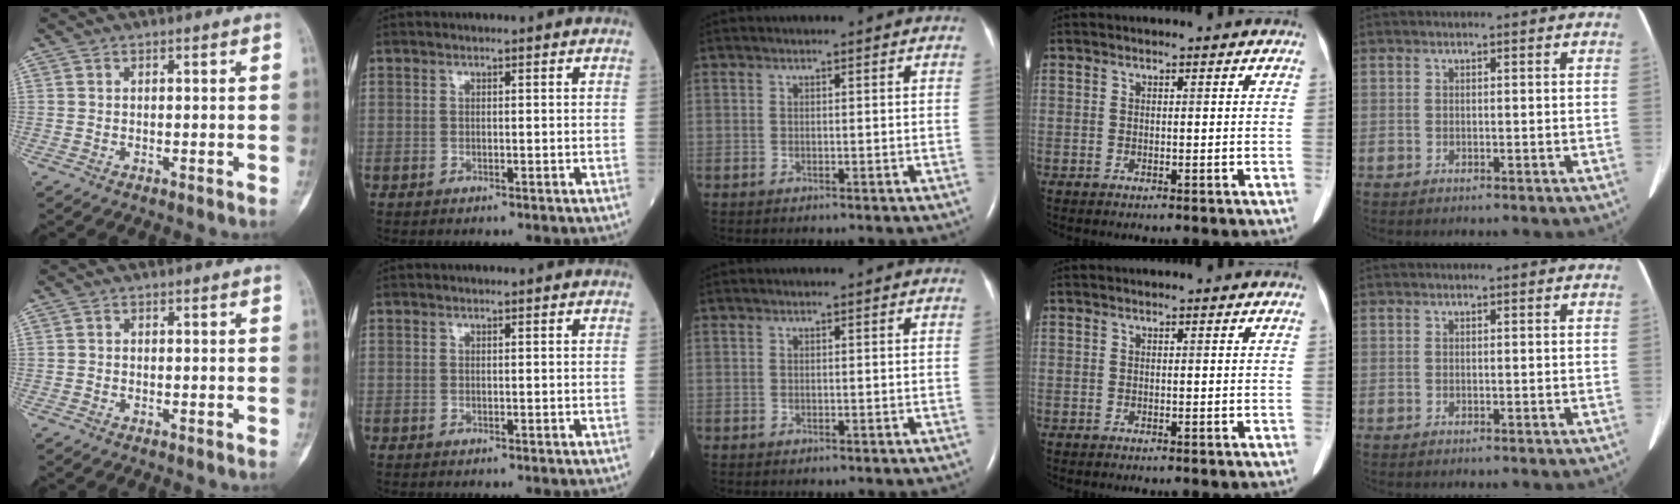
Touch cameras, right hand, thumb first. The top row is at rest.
{}